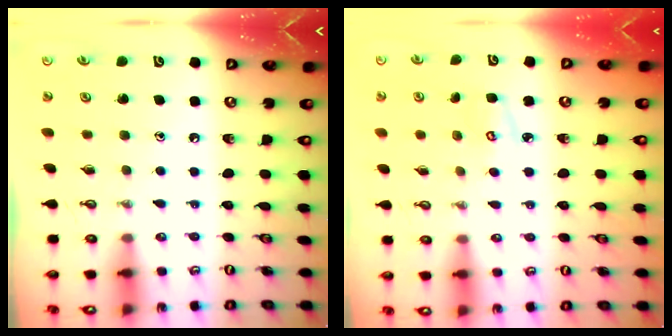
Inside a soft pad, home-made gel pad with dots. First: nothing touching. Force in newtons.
{"total": 4.3, "press": 4.3, "slide": 0.5}